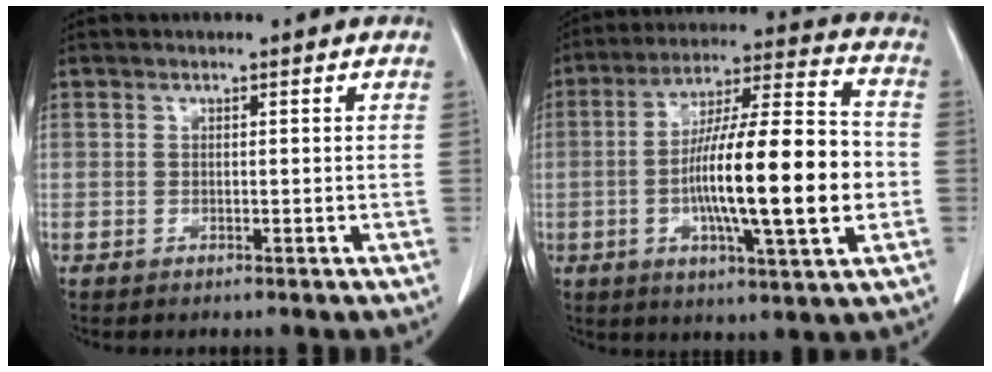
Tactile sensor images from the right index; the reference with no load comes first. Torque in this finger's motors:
{"motor_torque": [1.53, -0.61, 0.80, 0.21]}